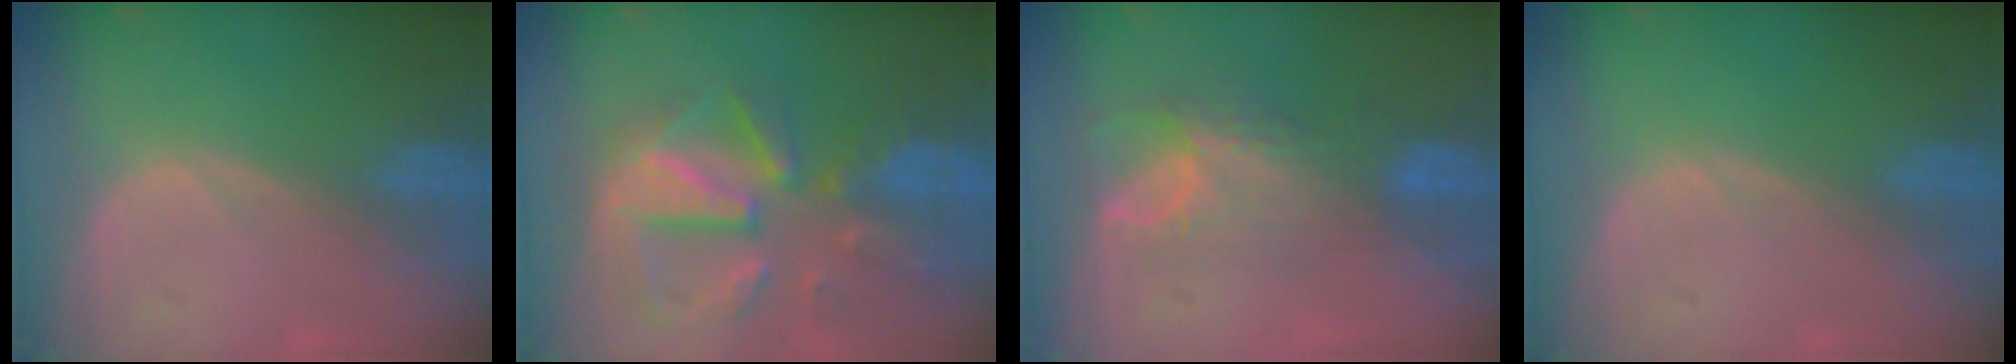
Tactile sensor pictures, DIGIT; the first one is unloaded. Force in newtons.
{"total": 11.9, "press": 10.4, "slide": 5.8}
{"total": 7.9, "press": 6.6, "slide": 4.2}
{"total": 0.0}